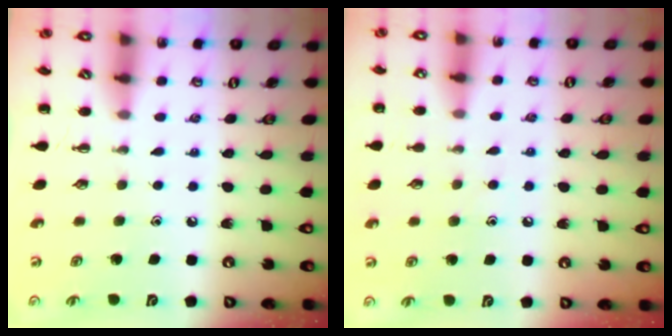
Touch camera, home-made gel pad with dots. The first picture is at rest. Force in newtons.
{"total": 6.9, "press": 6.7, "slide": 1.8}